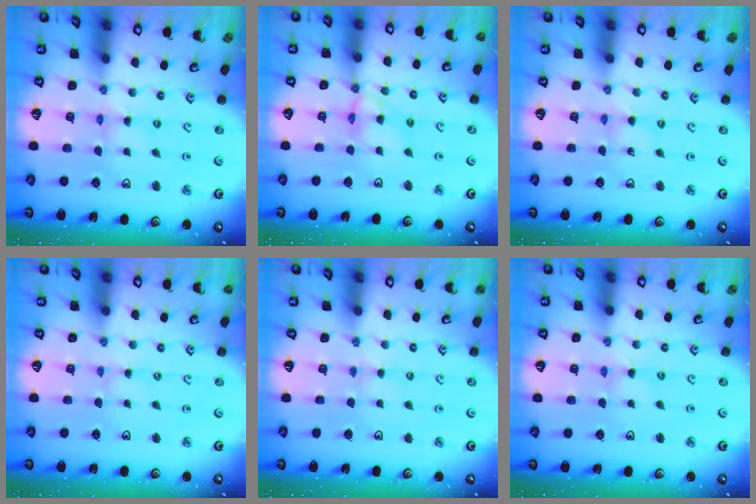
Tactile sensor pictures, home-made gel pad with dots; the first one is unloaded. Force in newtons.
{"total": 8.0, "press": 8.0, "slide": 0.8}
{"total": 0.0}
{"total": 0.7, "press": 0.7, "slide": 0.1}
{"total": 2.4, "press": 2.4, "slide": 0.4}
{"total": 0.0}